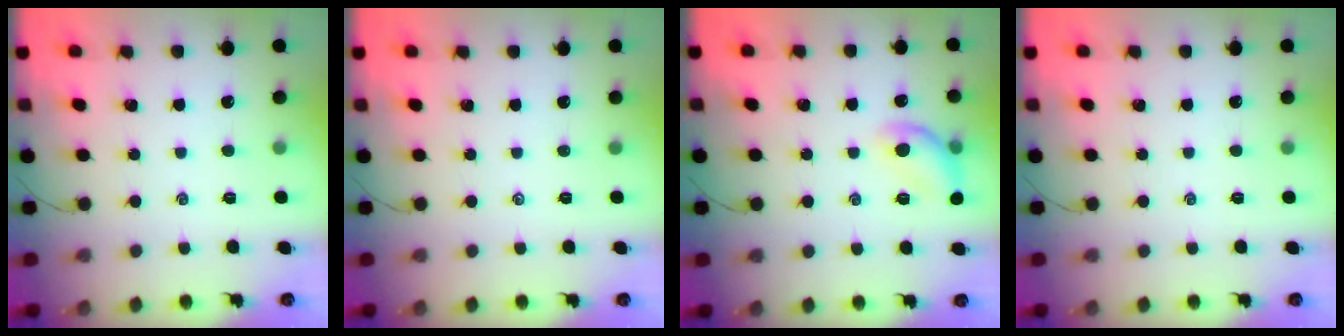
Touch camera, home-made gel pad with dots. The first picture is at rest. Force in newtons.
{"total": 0.0}
{"total": 11.2, "press": 11.1, "slide": 0.4}
{"total": 0.0}